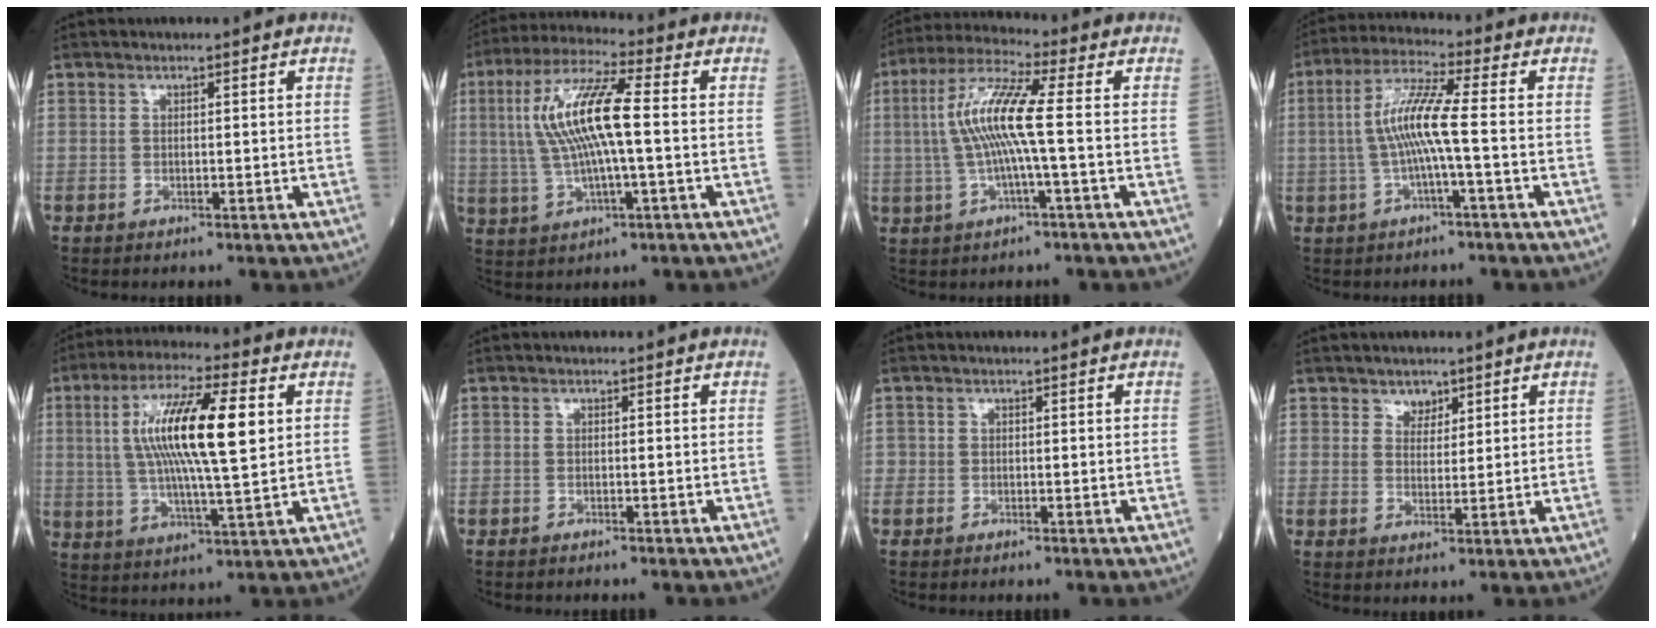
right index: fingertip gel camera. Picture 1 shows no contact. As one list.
[{"total": 13.4, "force": [0.8, 2.6, 13.1], "torque": [-0.278, 0.018, 0.016]}, {"total": 11.1, "force": [0.0, 1.1, 11.0], "torque": [-0.234, 0.017, -0.003]}, {"total": 8.9, "force": [-0.8, 0.6, 8.8], "torque": [-0.184, 0.014, -0.018]}, {"total": 16.0, "force": [3.1, 2.7, 15.5], "torque": [-0.302, 0.019, 0.053]}, {"total": 1.6, "force": [-1.3, 0.7, 0.7], "torque": [-0.020, -0.003, -0.015]}, {"total": 2.3, "force": [-0.7, 1.9, 1.1], "torque": [-0.052, 0.007, -0.014]}, {"total": 3.7, "force": [2.3, 2.6, 1.3], "torque": [-0.027, 0.004, 0.046]}]